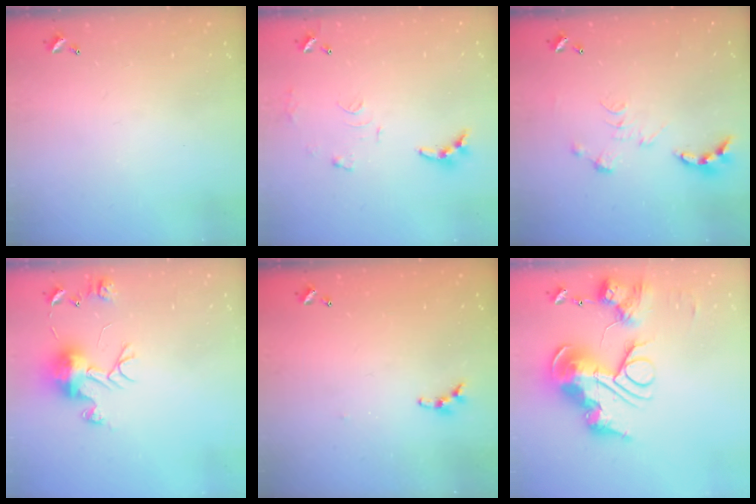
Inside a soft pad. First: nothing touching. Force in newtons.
{"total": 9.3, "press": 9.3, "slide": 0.6}
{"total": 0.0}
{"total": 11.6, "press": 11.6, "slide": 1.1}
{"total": 4.9, "press": 4.8, "slide": 0.2}
{"total": 0.9, "press": 0.9, "slide": 0.0}